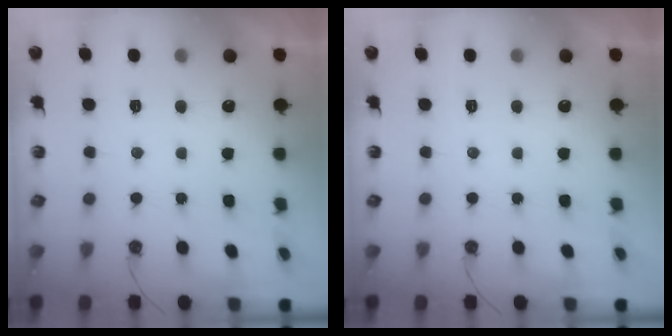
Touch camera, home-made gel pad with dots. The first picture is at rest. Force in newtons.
{"total": 0.0}